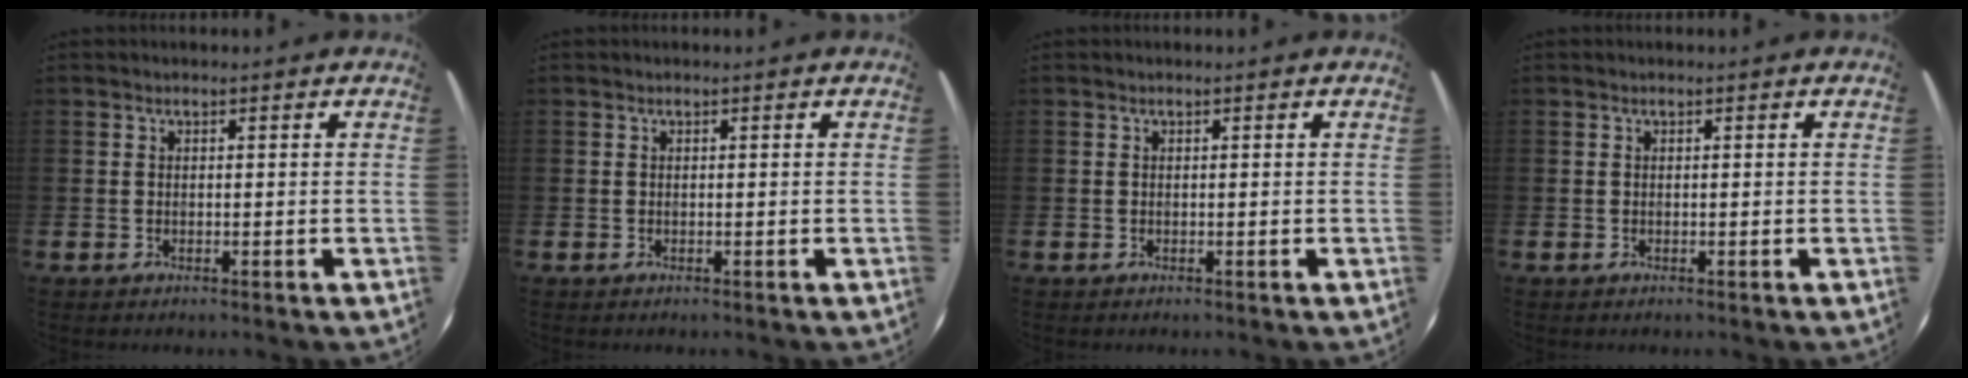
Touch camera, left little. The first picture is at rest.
{"total": 0.0}
{"total": 0.0}
{"total": 0.0}